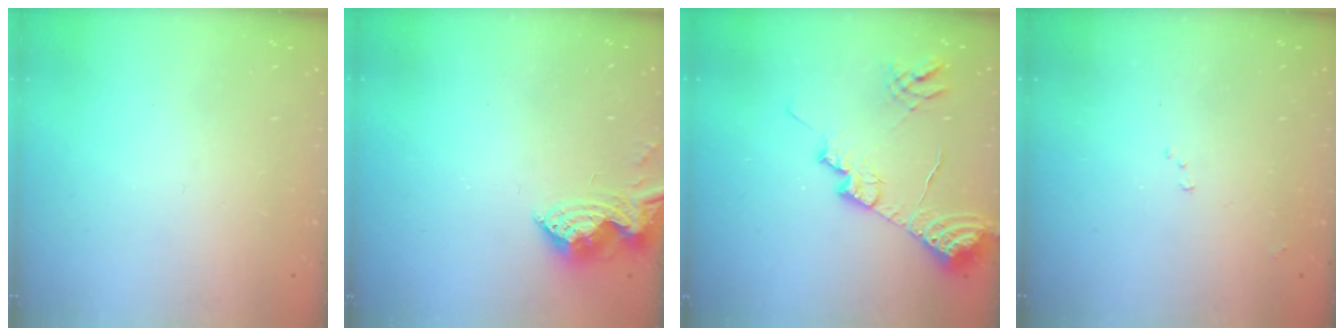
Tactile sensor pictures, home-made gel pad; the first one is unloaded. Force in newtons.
{"total": 10.4, "press": 10.3, "slide": 0.9}
{"total": 15.0, "press": 14.9, "slide": 1.5}
{"total": 7.4, "press": 7.3, "slide": 1.0}